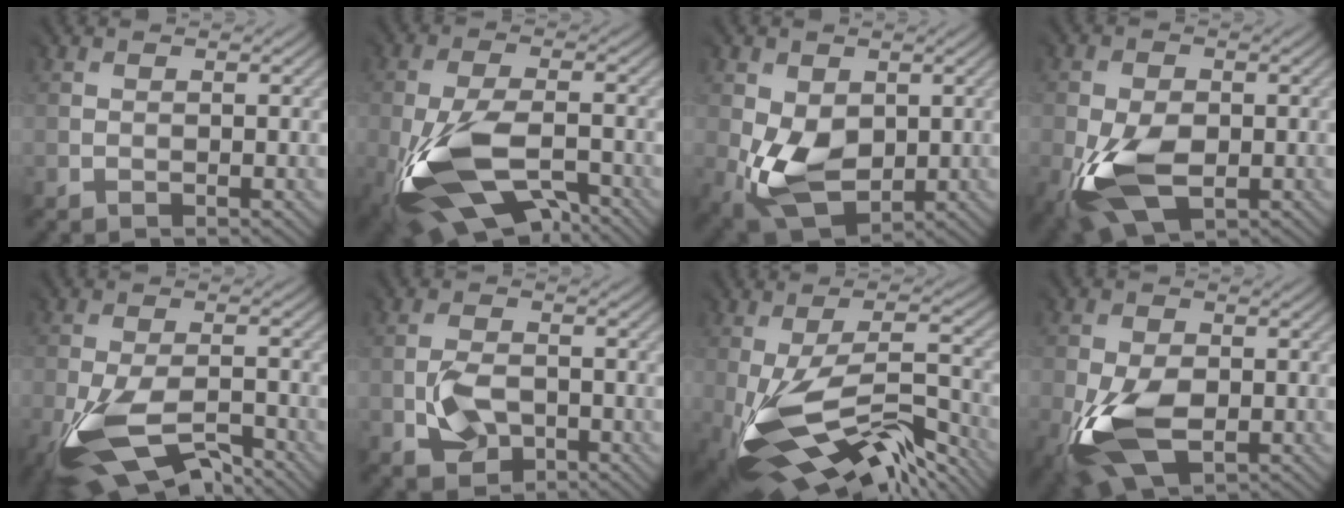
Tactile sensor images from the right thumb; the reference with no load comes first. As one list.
[{"total": 12.9, "force": [-5.7, 6.1, 9.8], "torque": [-0.229, -0.021, -0.112]}, {"total": 8.0, "force": [-0.4, 5.9, 5.5], "torque": [-0.141, -0.009, -0.006]}, {"total": 8.6, "force": [-2.7, 5.3, 6.3], "torque": [-0.152, -0.025, -0.056]}, {"total": 10.1, "force": [-6.4, 4.0, 6.7], "torque": [-0.159, -0.027, -0.128]}, {"total": 3.1, "force": [-1.4, 2.2, 1.7], "torque": [-0.040, -0.002, -0.028]}, {"total": 13.8, "force": [-6.8, 4.8, 11.0], "torque": [-0.221, -0.021, -0.110]}, {"total": 9.4, "force": [-3.1, 5.5, 7.0], "torque": [-0.168, -0.022, -0.063]}]